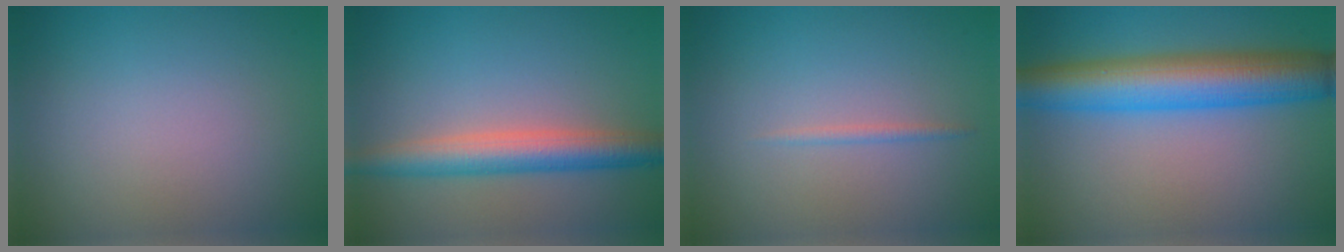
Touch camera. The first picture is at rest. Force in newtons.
{"total": 4.6, "press": 4.6, "slide": 0.1}
{"total": 0.7, "press": 0.7, "slide": 0.1}
{"total": 8.5, "press": 8.5, "slide": 0.1}